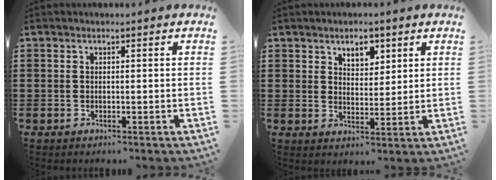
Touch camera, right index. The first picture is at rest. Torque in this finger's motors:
{"motor_torque": [0.02, -0.02, 0.12, 0.01]}